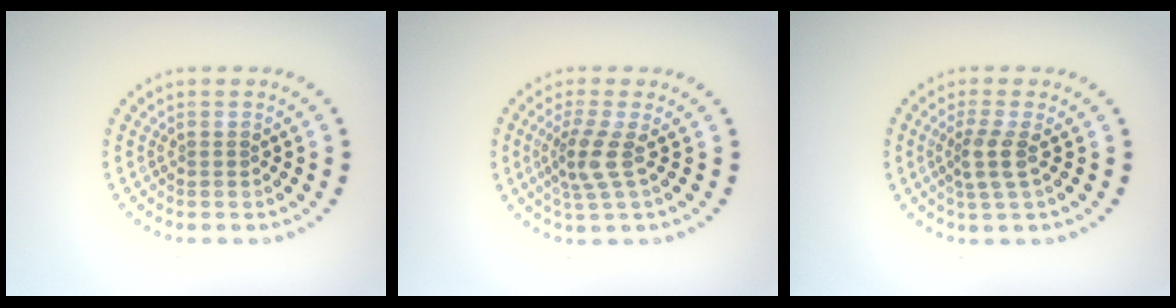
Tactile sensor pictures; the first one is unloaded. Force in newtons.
{"total": 2.9, "press": 2.2, "slide": 1.8}
{"total": 2.5, "press": 2.0, "slide": 1.5}